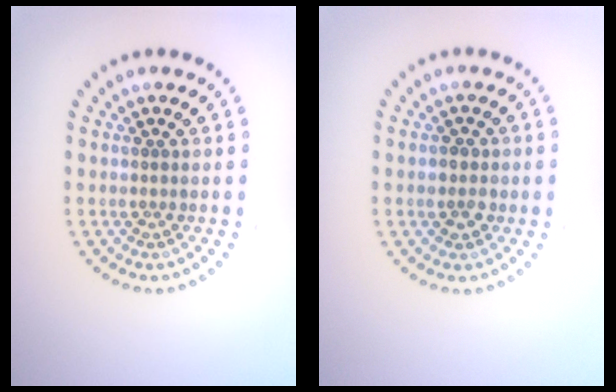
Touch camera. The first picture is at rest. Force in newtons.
{"total": 1.6, "press": 1.5, "slide": 0.4}